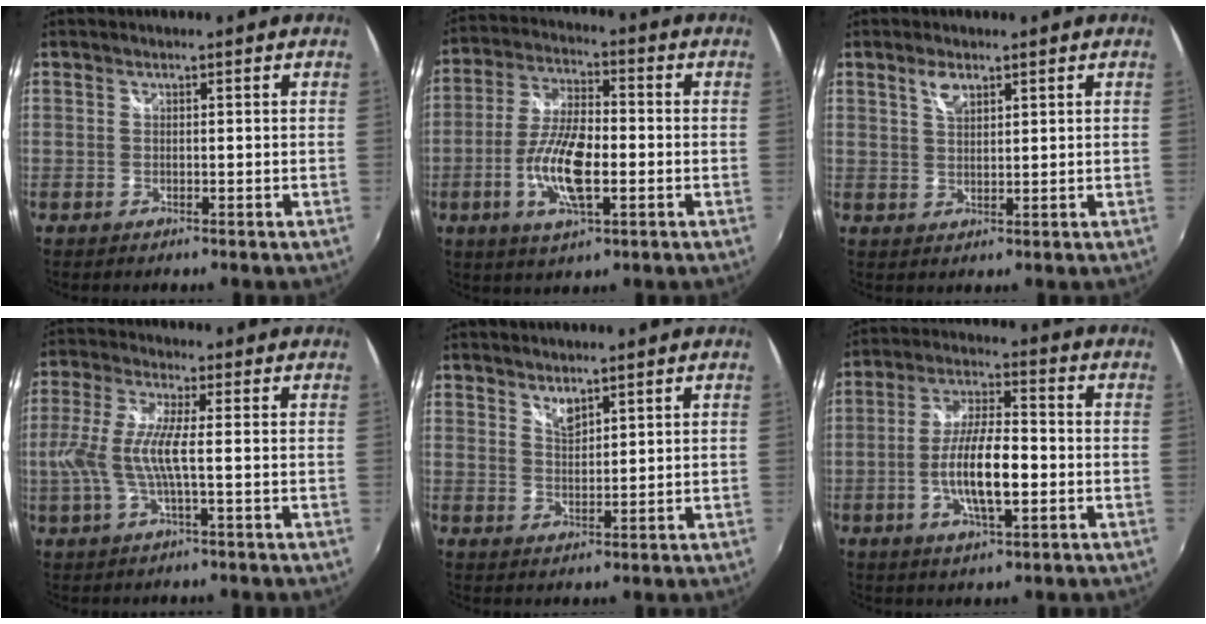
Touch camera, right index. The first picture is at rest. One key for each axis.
{"total": 11.8, "fx": -3.1, "fy": 4.0, "fz": 10.6, "tx": -0.217, "ty": -0.003, "tz": -0.061}
{"total": 3.2, "fx": 2.0, "fy": 1.4, "fz": 2.1, "tx": -0.037, "ty": 0.002, "tz": 0.035}
{"total": 8.4, "fx": -1.0, "fy": 0.8, "fz": 8.3, "tx": -0.177, "ty": -0.003, "tz": -0.018}
{"total": 2.8, "fx": 2.4, "fy": 0.9, "fz": 1.2, "tx": -0.017, "ty": 0.000, "tz": 0.042}
{"total": 11.1, "fx": -2.7, "fy": 3.2, "fz": 10.4, "tx": -0.202, "ty": -0.001, "tz": -0.047}